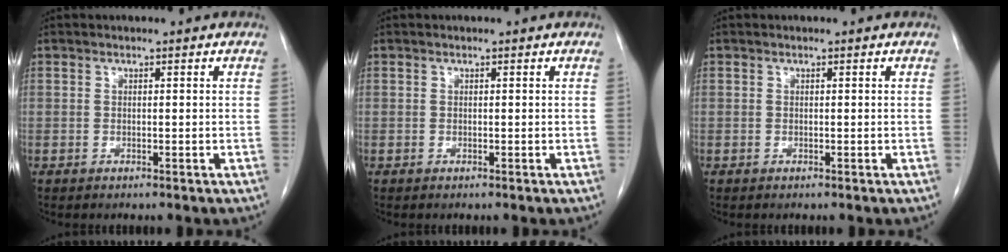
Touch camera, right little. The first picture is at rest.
{"total": 0.0}
{"total": 0.0}